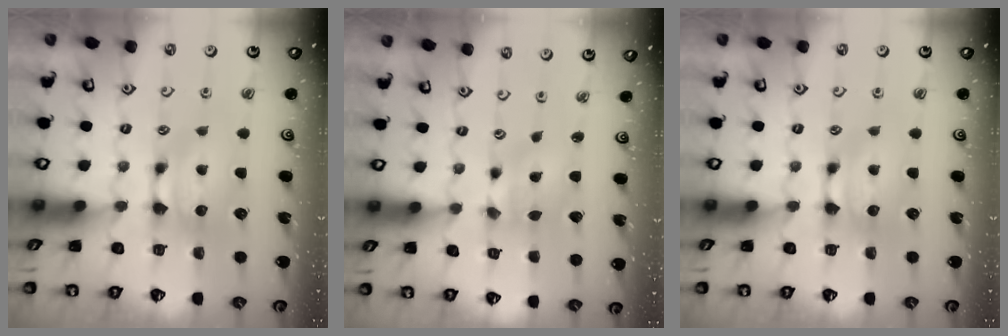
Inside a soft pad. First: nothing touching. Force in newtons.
{"total": 1.3, "press": 0.6, "slide": 1.1}
{"total": 0.0}